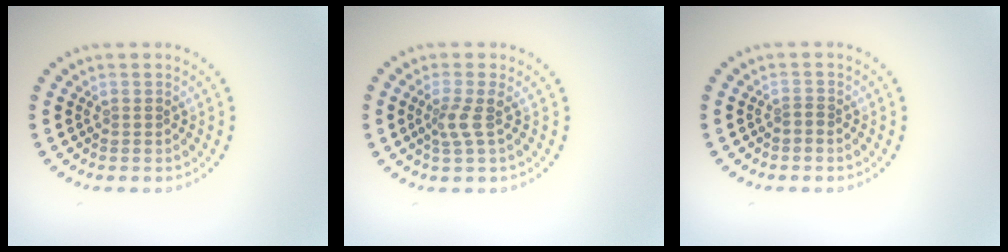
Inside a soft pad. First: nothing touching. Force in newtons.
{"total": 1.9, "press": 1.4, "slide": 1.4}
{"total": 0.6, "press": 0.2, "slide": 0.5}